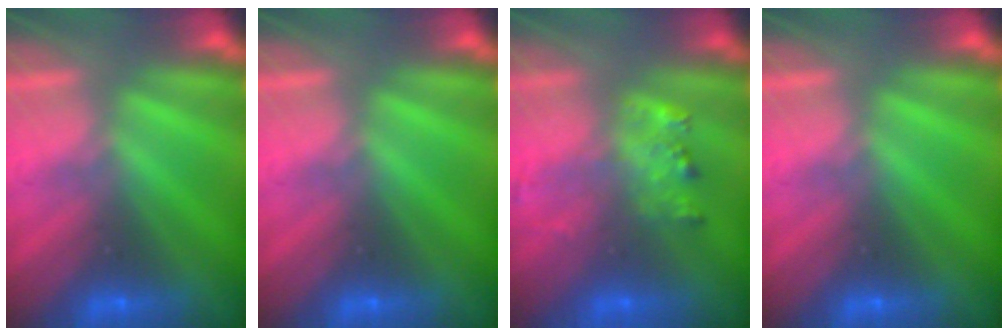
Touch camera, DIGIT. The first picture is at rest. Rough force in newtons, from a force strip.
{"total": 0.0}
{"total": 2.1}
{"total": 0.0}